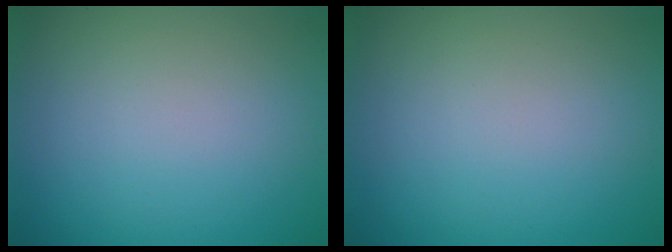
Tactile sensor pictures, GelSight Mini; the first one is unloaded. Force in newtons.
{"total": 0.0}